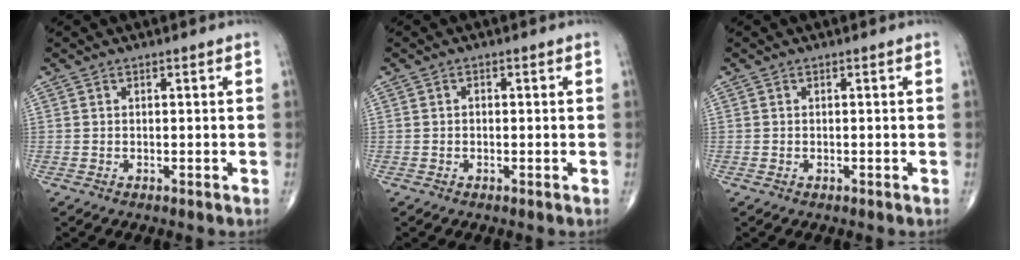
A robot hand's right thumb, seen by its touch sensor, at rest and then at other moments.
{"total": 0.7, "force": [0.0, 0.5, 0.5], "torque": [-0.007, 0.001, -0.002]}
{"total": 0.0}